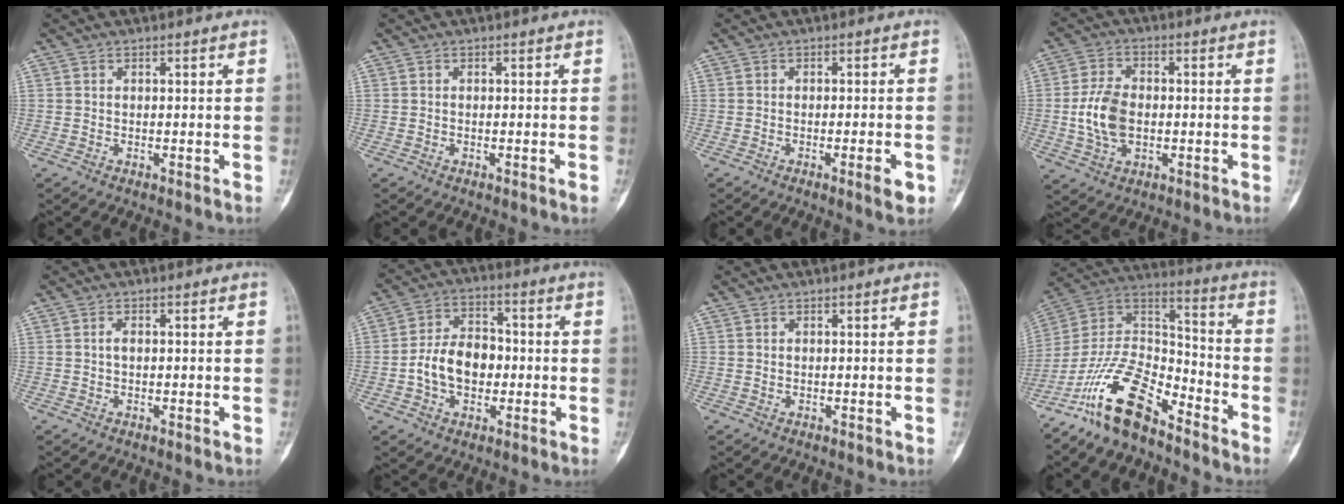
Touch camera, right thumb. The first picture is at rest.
{"total": 0.9, "force": [-0.5, -0.1, 0.7], "torque": [-0.015, -0.002, -0.006]}
{"total": 3.9, "force": [-1.6, 0.6, 3.5], "torque": [-0.048, 0.001, -0.021]}
{"total": 9.1, "force": [-0.8, 5.9, 6.9], "torque": [-0.131, 0.007, -0.014]}
{"total": 1.2, "force": [0.0, 0.7, 1.0], "torque": [-0.020, 0.002, -0.001]}
{"total": 10.6, "force": [-1.5, 7.5, 7.4], "torque": [-0.110, 0.028, -0.033]}
{"total": 0.0}
{"total": 16.3, "force": [-11.6, 6.4, 9.5], "torque": [-0.165, 0.090, -0.222]}